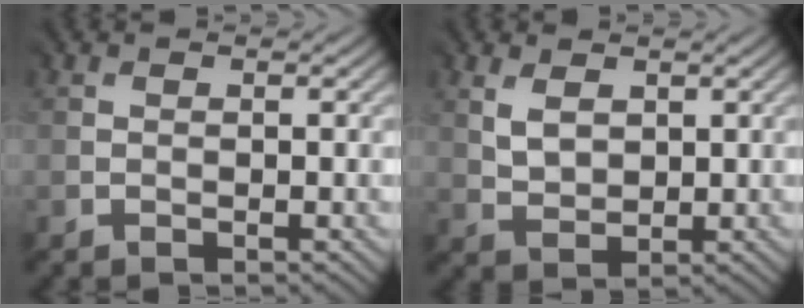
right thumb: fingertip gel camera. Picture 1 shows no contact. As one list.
[{"total": 3.2, "force": [1.7, 2.1, 1.7], "torque": [-0.048, -0.002, 0.040]}]